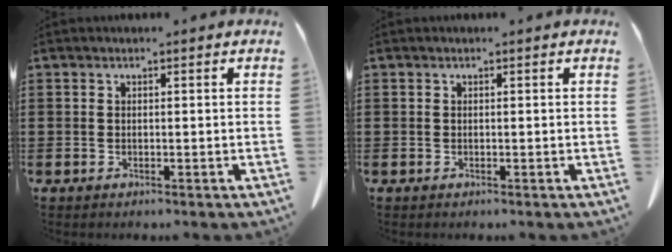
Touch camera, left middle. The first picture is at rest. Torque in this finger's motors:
{"motor_torque": [0.00, 0.00, 0.00, 0.01]}